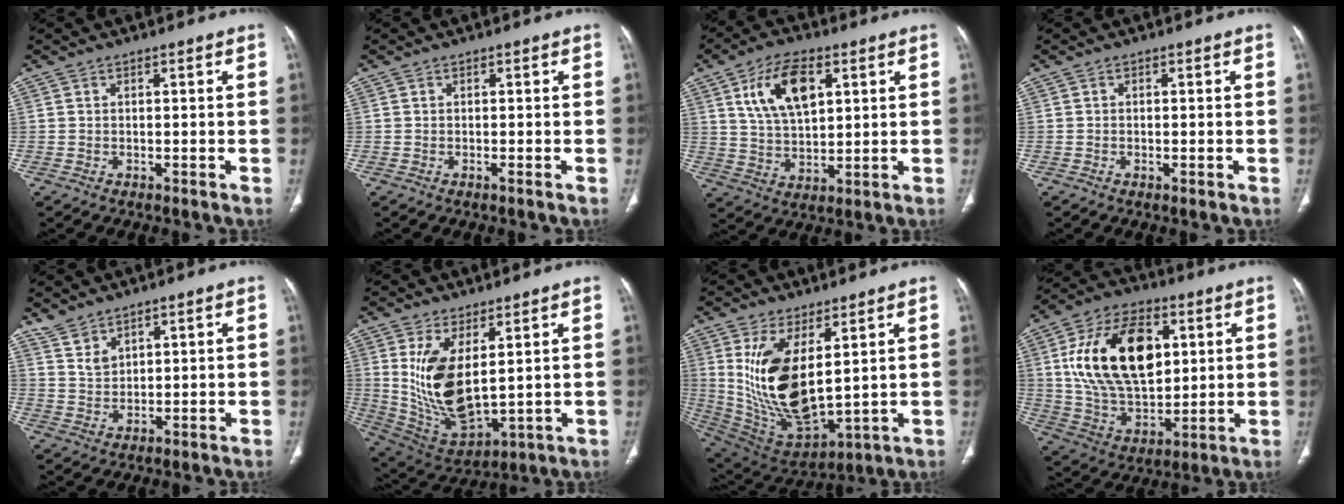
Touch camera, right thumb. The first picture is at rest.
{"total": 0.0}
{"total": 12.1, "force": [4.7, 6.4, 9.2], "torque": [-0.149, -0.011, 0.092]}
{"total": 0.7, "force": [-0.3, 0.1, 0.6], "torque": [-0.012, -0.001, -0.006]}
{"total": 3.6, "force": [3.1, 1.5, 1.0], "torque": [-0.010, -0.014, 0.068]}
{"total": 14.2, "force": [3.3, 6.6, 12.1], "torque": [-0.226, -0.025, 0.092]}
{"total": 17.5, "force": [4.5, 8.1, 14.8], "torque": [-0.275, -0.032, 0.115]}
{"total": 22.5, "force": [5.6, 13.6, 17.1], "torque": [-0.268, -0.010, 0.103]}